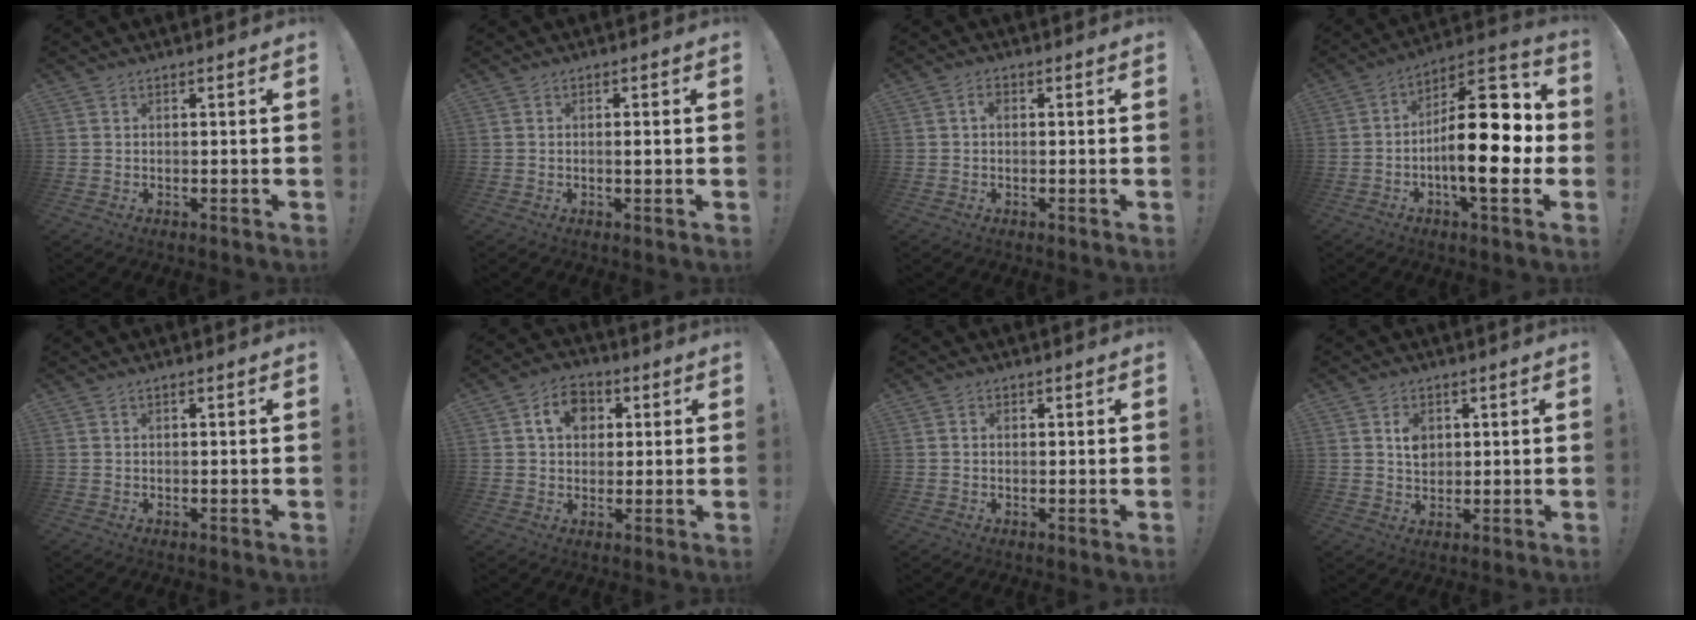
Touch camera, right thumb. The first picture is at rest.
{"total": 1.2, "force": [-0.1, 0.1, 1.2], "torque": [-0.006, -0.007, -0.007]}
{"total": 1.7, "force": [-0.1, 1.2, 1.2], "torque": [-0.025, 0.007, -0.003]}
{"total": 21.4, "force": [-2.3, 8.7, 19.5], "torque": [-0.289, 0.011, -0.034]}
{"total": 0.0}
{"total": 9.1, "force": [2.8, 7.2, 4.9], "torque": [-0.079, 0.008, 0.052]}
{"total": 0.8, "force": [0.1, 0.7, 0.4], "torque": [0.000, -0.001, 0.001]}
{"total": 4.8, "force": [1.3, 4.0, 2.2], "torque": [-0.029, -0.001, 0.021]}